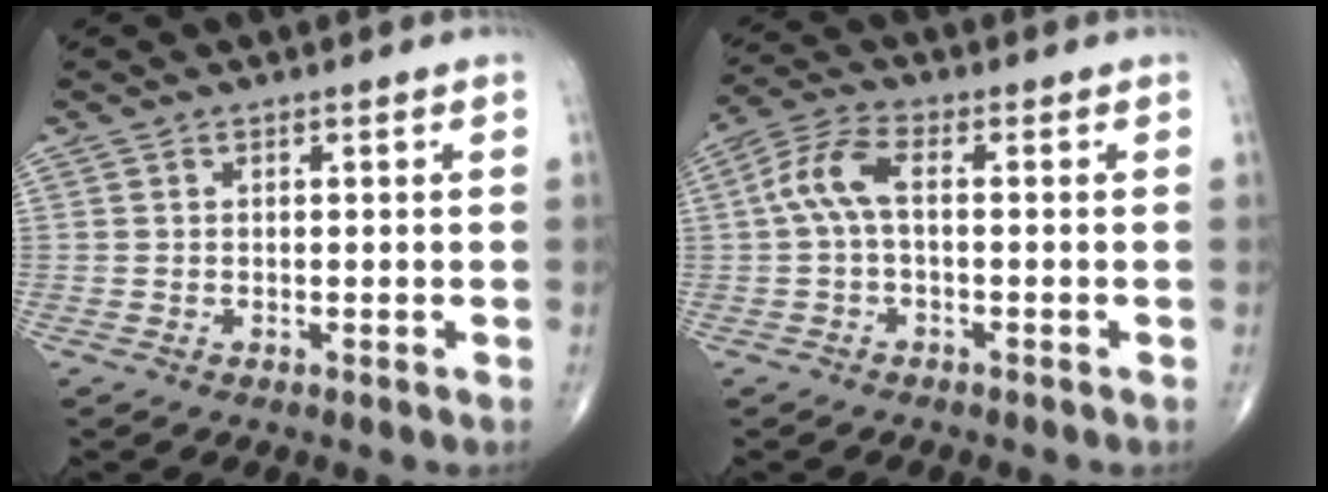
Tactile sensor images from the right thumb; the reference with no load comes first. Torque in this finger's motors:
{"motor_torque": [-0.42, 0.73, 0.59, -0.22, 0.07]}